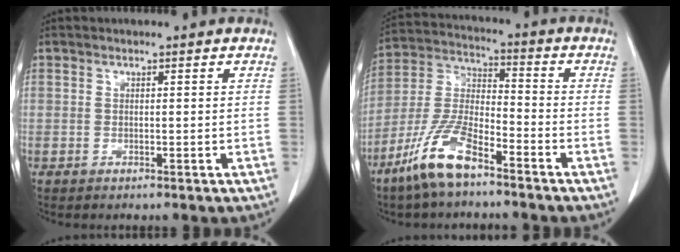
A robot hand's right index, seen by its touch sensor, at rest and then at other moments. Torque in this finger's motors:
{"motor_torque": [-0.02, -0.11, 0.00, 0.00]}